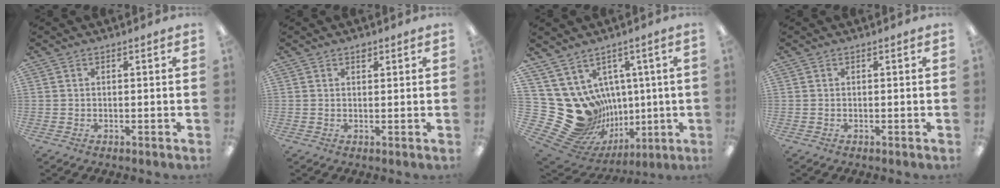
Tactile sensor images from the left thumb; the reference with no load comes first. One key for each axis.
{"total": 1.4, "fx": 1.1, "fy": 0.7, "fz": 0.6, "tx": -0.005, "ty": -0.002, "tz": 0.018}
{"total": 18.9, "fx": -0.8, "fy": 16.9, "fz": 8.4, "tx": -0.196, "ty": -0.044, "tz": 0.032}
{"total": 0.0}